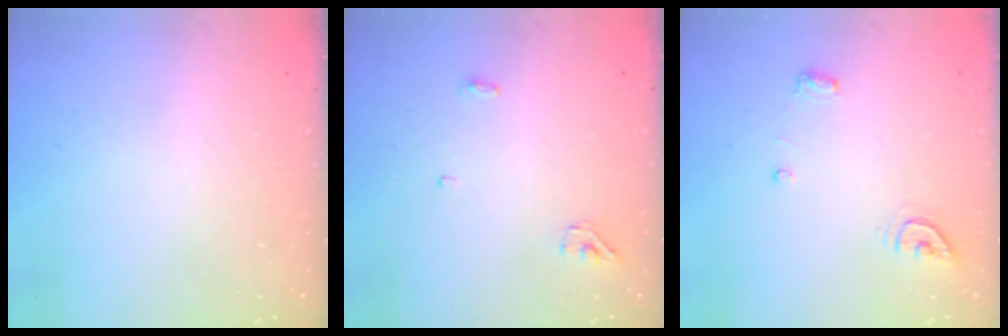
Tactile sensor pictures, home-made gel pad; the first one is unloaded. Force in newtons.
{"total": 3.4, "press": 3.3, "slide": 1.0}
{"total": 5.5, "press": 5.5, "slide": 0.2}